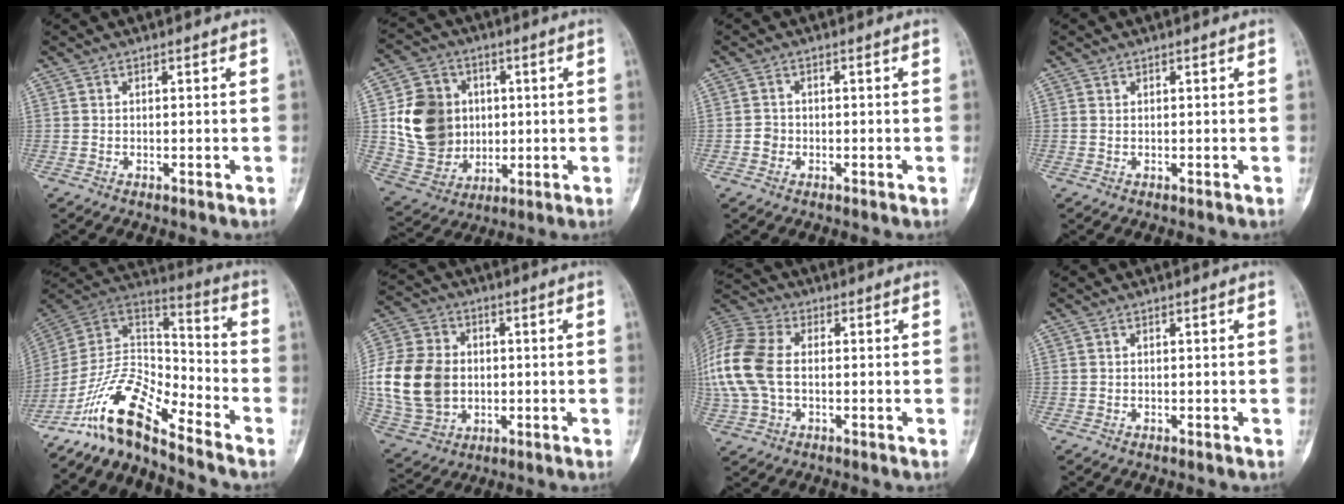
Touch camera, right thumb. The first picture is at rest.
{"total": 16.1, "force": [1.6, 13.7, 8.4], "torque": [-0.121, 0.002, 0.047]}
{"total": 1.7, "force": [-0.6, 1.5, 0.5], "torque": [-0.002, 0.007, -0.013]}
{"total": 0.5, "force": [0.3, 0.4, 0.2], "torque": [-0.002, 0.000, 0.006]}
{"total": 14.2, "force": [-11.3, 3.9, 7.6], "torque": [-0.131, 0.099, -0.219]}
{"total": 19.2, "force": [-0.5, 14.9, 12.2], "torque": [-0.251, 0.007, 0.000]}
{"total": 16.2, "force": [-0.2, 10.8, 12.0], "torque": [-0.294, 0.022, -0.004]}
{"total": 0.0}